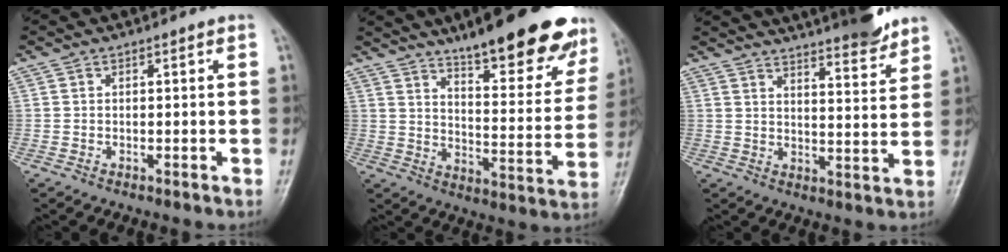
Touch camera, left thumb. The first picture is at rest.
{"total": 24.6, "force": [17.7, 6.5, 15.8], "torque": [-0.173, -0.076, 0.243]}
{"total": 15.7, "force": [13.7, 2.6, 7.1], "torque": [-0.080, -0.068, 0.185]}